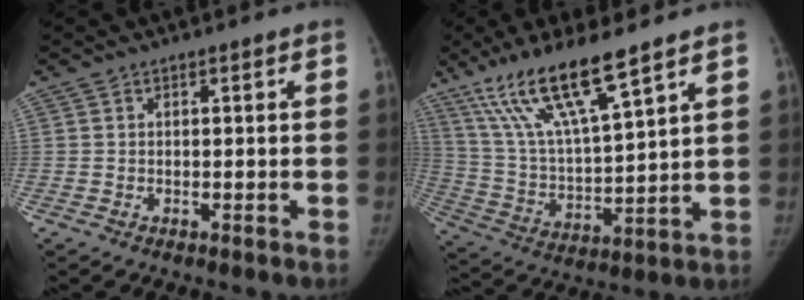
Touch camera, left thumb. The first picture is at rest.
{"total": 17.2, "force": [11.4, 2.9, 12.5], "torque": [-0.235, -0.047, 0.227]}